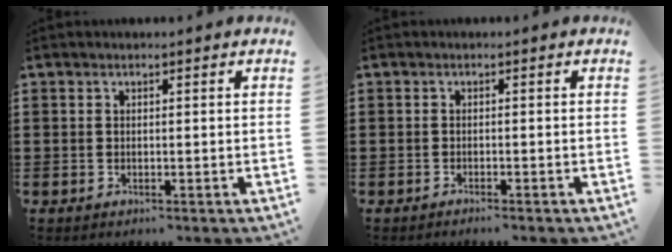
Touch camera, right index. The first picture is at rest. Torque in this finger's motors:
{"motor_torque": [1.00, 1.13, -0.04, 0.00]}